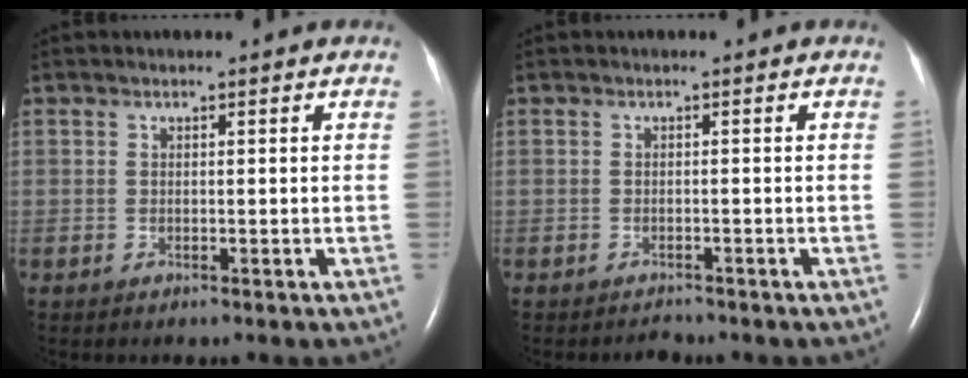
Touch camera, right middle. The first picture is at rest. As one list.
[{"total": 0.9, "force": [-0.9, 0.1, -0.2], "torque": [0.001, -0.005, -0.014]}]